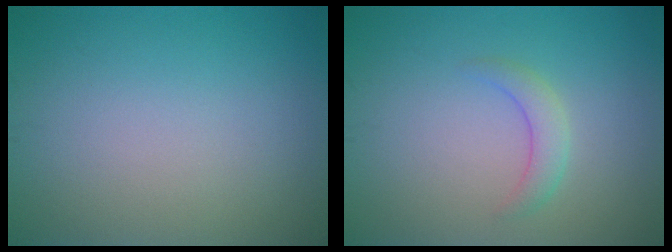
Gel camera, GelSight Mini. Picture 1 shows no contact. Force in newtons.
{"total": 1.9, "press": 1.9, "slide": 0.1}